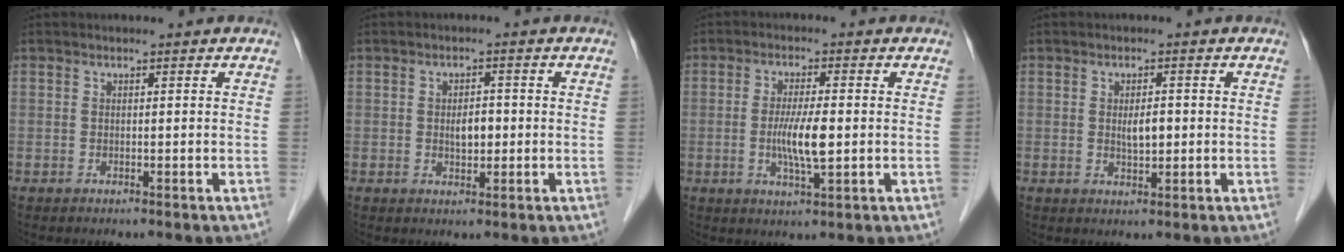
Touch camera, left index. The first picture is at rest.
{"total": 2.7, "force": [-0.4, 1.4, 2.2], "torque": [-0.037, -0.002, -0.006]}
{"total": 5.7, "force": [-0.8, 0.6, 5.6], "torque": [-0.111, -0.015, -0.016]}
{"total": 2.5, "force": [-0.2, 0.9, 2.3], "torque": [-0.042, -0.005, -0.001]}